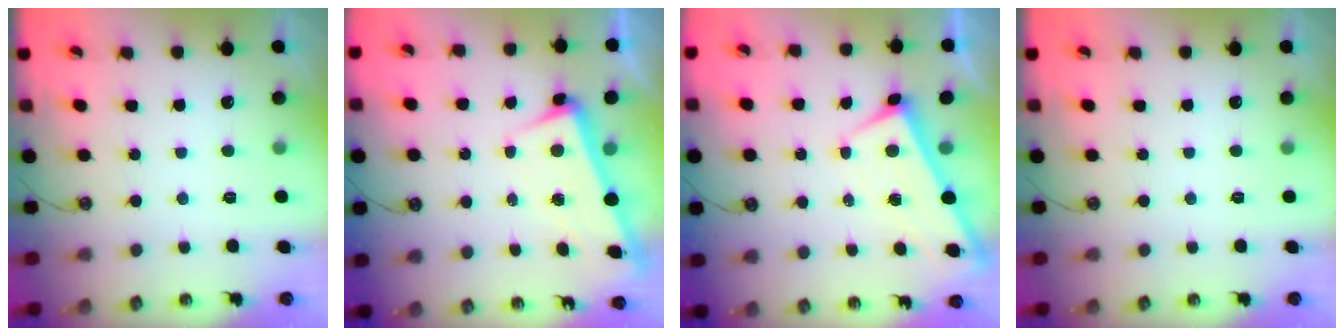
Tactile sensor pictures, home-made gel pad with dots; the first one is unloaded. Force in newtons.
{"total": 3.2, "press": 3.0, "slide": 1.2}
{"total": 1.7, "press": 1.7, "slide": 0.1}
{"total": 0.0}